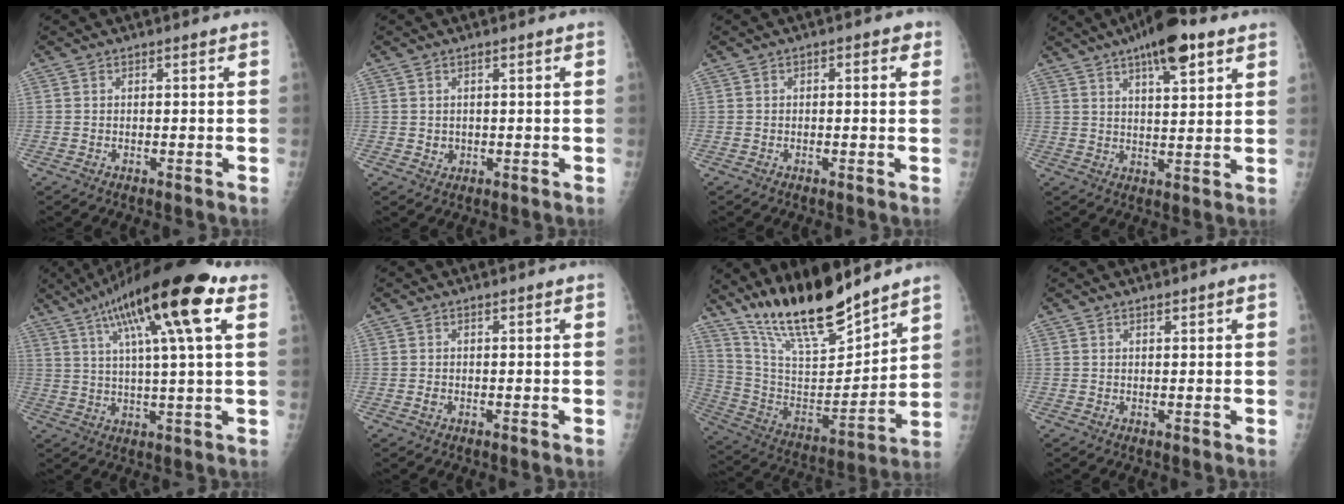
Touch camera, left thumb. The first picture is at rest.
{"total": 1.4, "force": [0.2, 1.3, 0.5], "torque": [-0.006, -0.002, 0.010]}
{"total": 2.2, "force": [0.6, 1.1, 1.8], "torque": [-0.011, 0.004, 0.000]}
{"total": 12.2, "force": [7.2, 3.8, 9.1], "torque": [-0.126, -0.019, 0.108]}
{"total": 19.8, "force": [9.2, 3.6, 17.1], "torque": [-0.286, 0.005, 0.146]}
{"total": 0.7, "force": [0.0, 0.5, 0.4], "torque": [-0.007, 0.000, 0.001]}
{"total": 20.0, "force": [16.5, 4.8, 10.2], "torque": [-0.149, -0.101, 0.304]}
{"total": 0.9, "force": [0.7, 0.2, 0.5], "torque": [-0.006, -0.004, 0.013]}